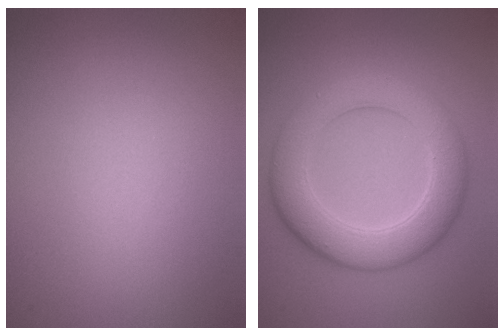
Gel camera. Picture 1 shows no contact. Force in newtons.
{"total": 6.3, "press": 6.2, "slide": 0.6}